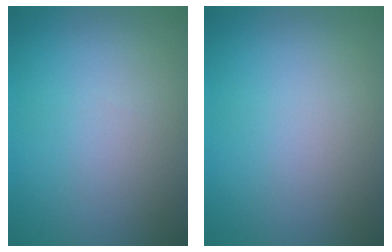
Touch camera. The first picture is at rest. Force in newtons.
{"total": 0.0}